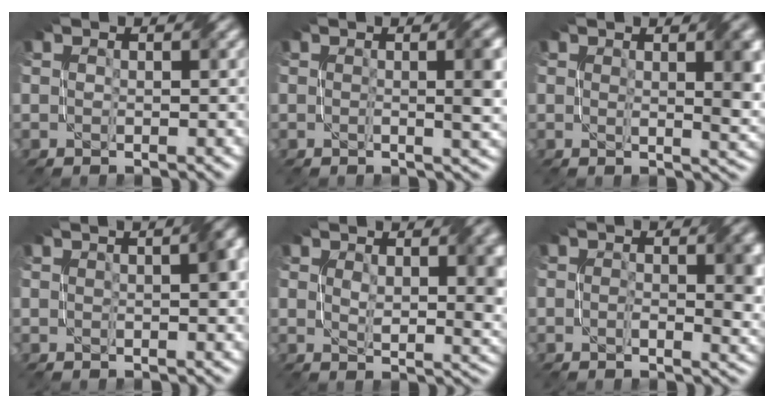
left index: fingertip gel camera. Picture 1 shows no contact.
{"total": 4.5, "force": [0.4, 1.2, 4.3], "torque": [-0.046, 0.007, 0.003]}
{"total": 4.6, "force": [1.3, 1.3, 4.3], "torque": [-0.047, 0.000, 0.022]}
{"total": 2.7, "force": [0.6, 0.7, 2.6], "torque": [-0.035, 0.012, 0.008]}
{"total": 5.3, "force": [1.7, 2.1, 4.5], "torque": [-0.064, -0.003, 0.034]}
{"total": 4.0, "force": [0.1, 1.6, 3.6], "torque": [-0.050, -0.002, 0.000]}